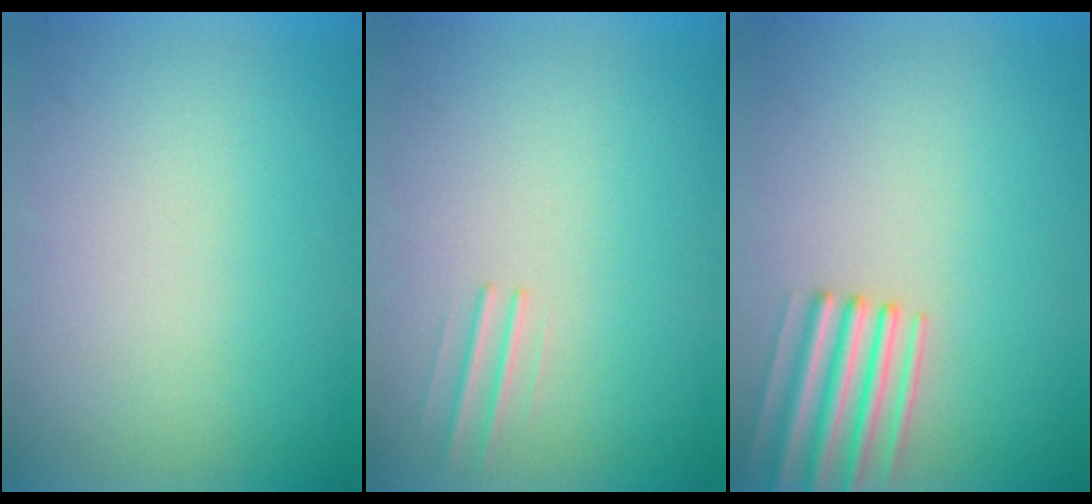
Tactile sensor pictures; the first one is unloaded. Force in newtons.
{"total": 1.0}
{"total": 3.2}